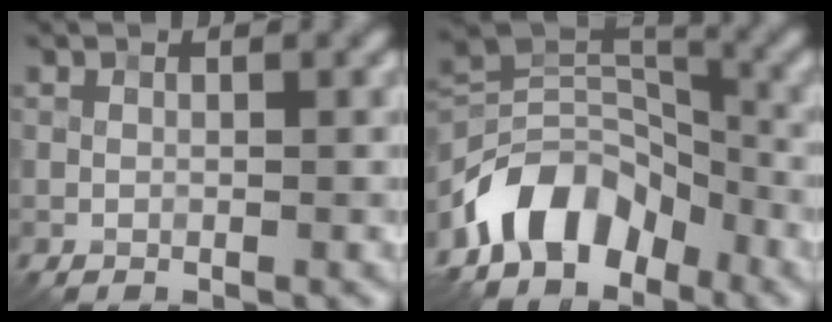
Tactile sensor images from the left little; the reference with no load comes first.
{"total": 8.1, "force": [-5.0, 4.9, 3.9], "torque": [-0.041, 0.004, -0.103]}